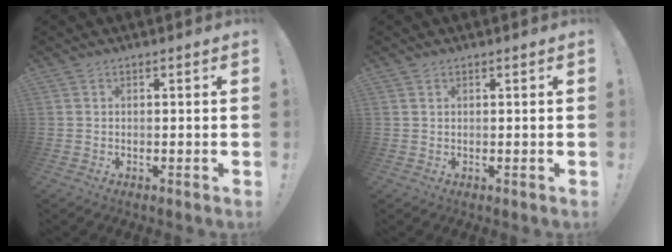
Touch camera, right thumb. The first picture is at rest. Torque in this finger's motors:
{"motor_torque": [0.13, 0.01, -0.15, 0.08, 0.06]}